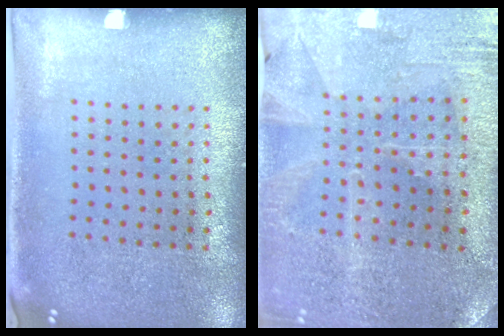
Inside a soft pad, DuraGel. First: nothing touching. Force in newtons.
{"total": 0.9, "press": 0.8, "slide": 0.3}